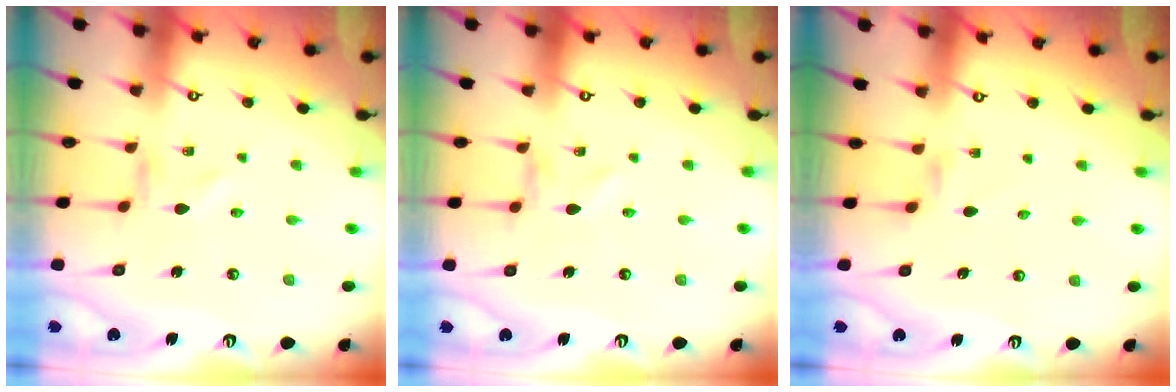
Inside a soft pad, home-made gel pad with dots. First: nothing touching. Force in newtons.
{"total": 0.7, "press": 0.7, "slide": 0.2}
{"total": 2.3, "press": 2.3, "slide": 0.4}